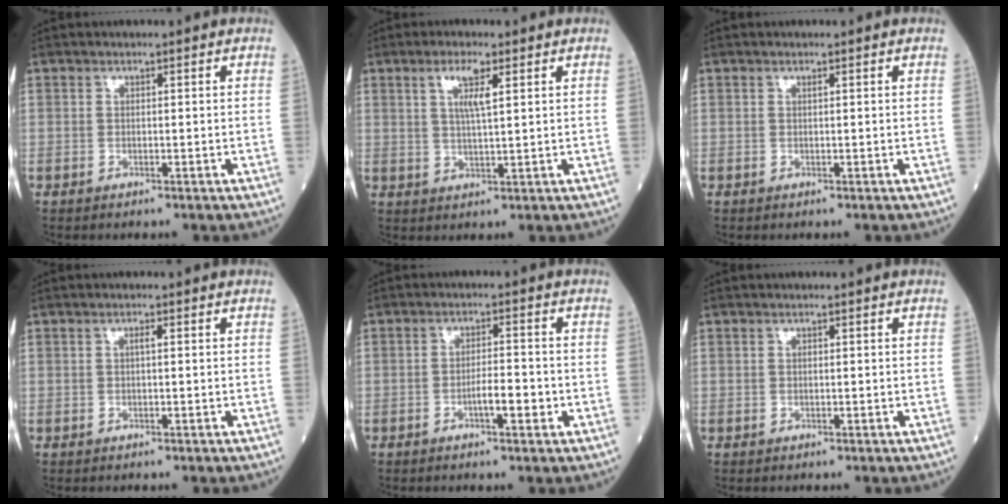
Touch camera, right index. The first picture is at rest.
{"total": 4.4, "force": [1.9, 0.4, 3.9], "torque": [-0.076, 0.001, 0.035]}
{"total": 0.0}
{"total": 0.8, "force": [0.1, 0.1, 0.8], "torque": [-0.016, 0.002, 0.002]}
{"total": 3.7, "force": [-1.4, 0.7, 3.4], "torque": [-0.052, 0.004, -0.021]}
{"total": 0.0}